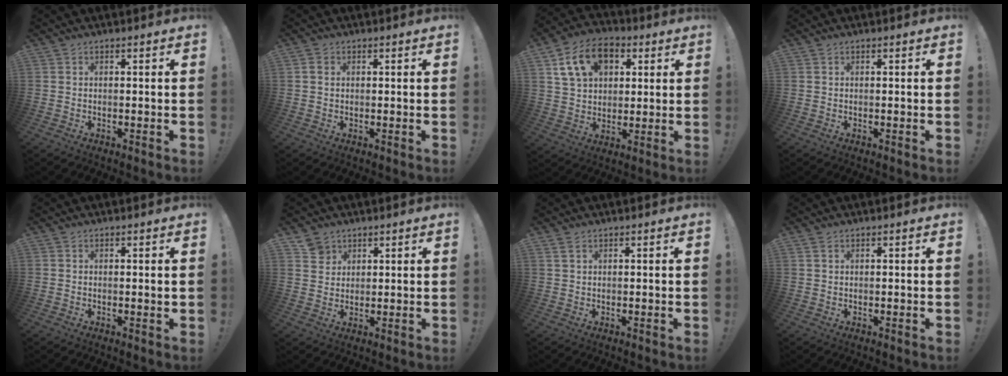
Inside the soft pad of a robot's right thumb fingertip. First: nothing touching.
{"total": 1.8, "force": [0.6, 1.4, 1.0], "torque": [-0.016, 0.003, 0.012]}
{"total": 15.1, "force": [6.3, 10.8, 8.5], "torque": [-0.131, -0.014, 0.124]}
{"total": 0.0}
{"total": 1.0, "force": [0.2, 0.2, 1.0], "torque": [-0.012, -0.001, 0.002]}
{"total": 4.7, "force": [3.3, 3.3, 0.5], "torque": [0.007, -0.020, 0.061]}
{"total": 1.9, "force": [1.2, 0.8, 1.2], "torque": [-0.019, -0.002, 0.022]}
{"total": 1.1, "force": [0.7, 0.6, 0.6], "torque": [-0.016, 0.003, 0.015]}